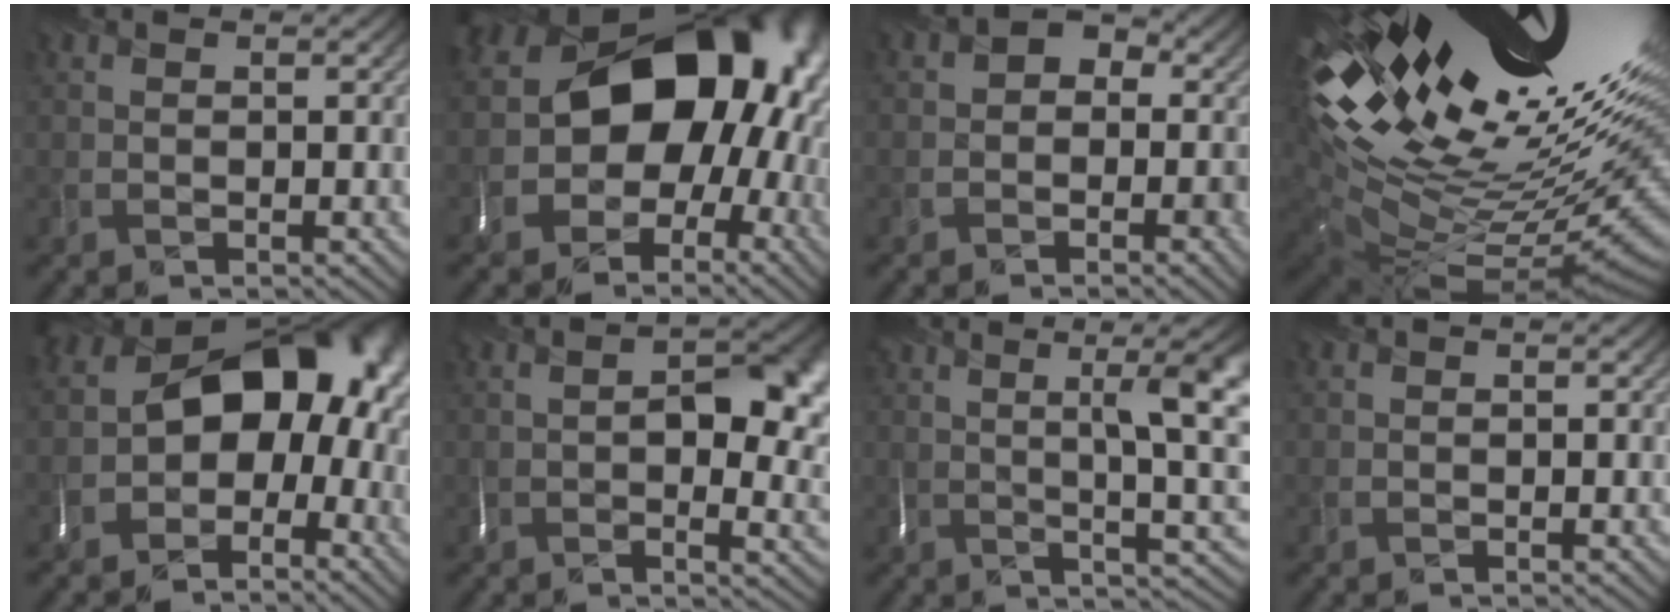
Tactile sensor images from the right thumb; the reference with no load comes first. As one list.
[{"total": 20.8, "force": [0.3, 16.9, 12.2], "torque": [-0.141, -0.017, -0.026]}, {"total": 4.2, "force": [-1.1, 3.4, 2.1], "torque": [-0.018, 0.000, -0.028]}, {"total": 20.3, "force": [6.5, 9.1, 17.0], "torque": [-0.294, 0.008, 0.132]}, {"total": 15.7, "force": [-1.3, 11.3, 10.7], "torque": [-0.131, -0.013, -0.013]}, {"total": 9.9, "force": [1.2, 5.1, 8.4], "torque": [-0.125, -0.009, 0.019]}, {"total": 12.7, "force": [3.4, 3.1, 11.8], "torque": [-0.167, 0.035, 0.061]}, {"total": 0.0}]